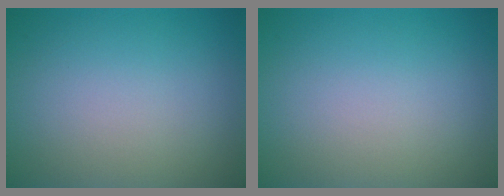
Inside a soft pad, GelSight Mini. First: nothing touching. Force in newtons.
{"total": 0.0}